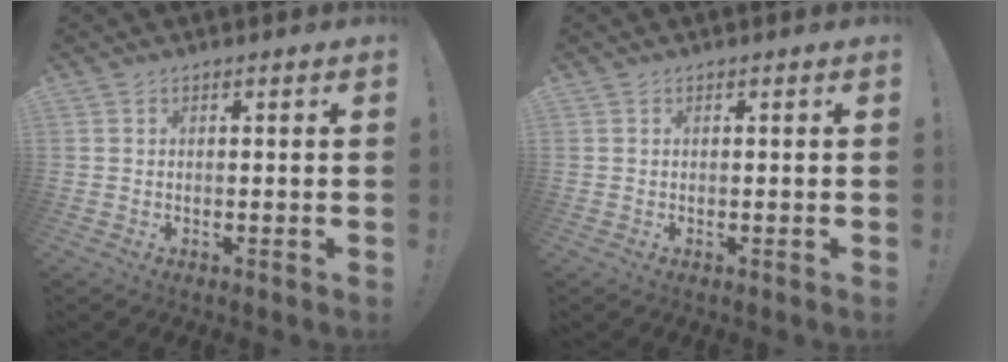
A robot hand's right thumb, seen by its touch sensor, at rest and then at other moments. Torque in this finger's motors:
{"motor_torque": [-0.03, -0.03, 0.01, 0.01, 0.00]}